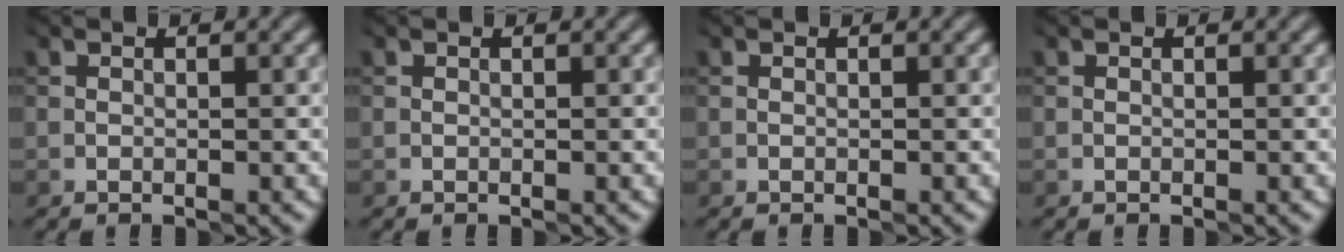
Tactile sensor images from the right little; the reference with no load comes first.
{"total": 0.0}
{"total": 0.0}
{"total": 0.0}